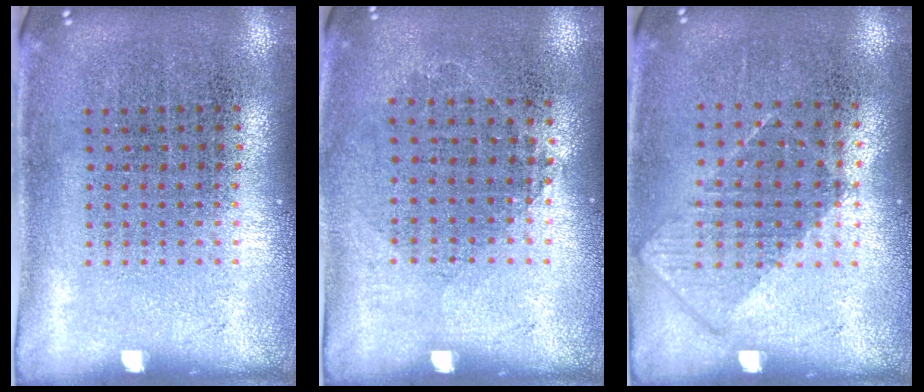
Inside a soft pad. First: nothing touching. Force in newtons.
{"total": 0.8, "press": 0.8, "slide": 0.3}
{"total": 0.8, "press": 0.6, "slide": 0.4}